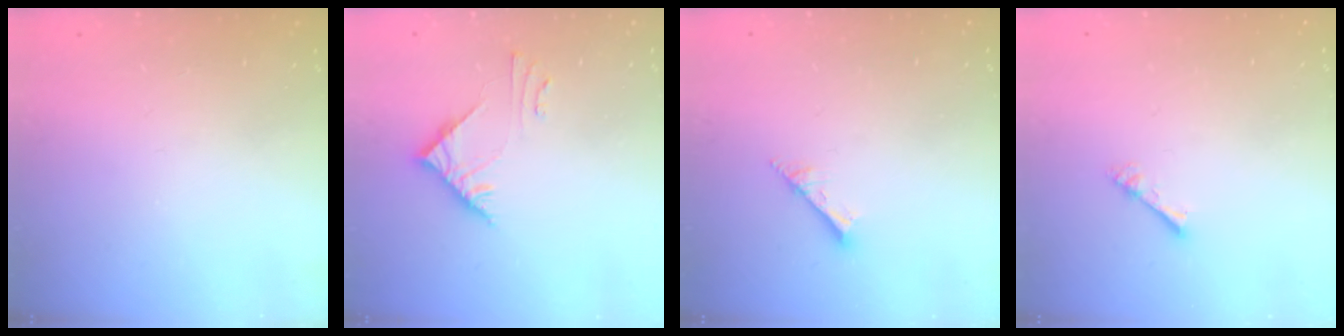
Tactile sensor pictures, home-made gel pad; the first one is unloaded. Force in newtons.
{"total": 5.2, "press": 5.2, "slide": 0.5}
{"total": 2.0, "press": 2.0, "slide": 0.1}
{"total": 2.4, "press": 2.4, "slide": 0.2}